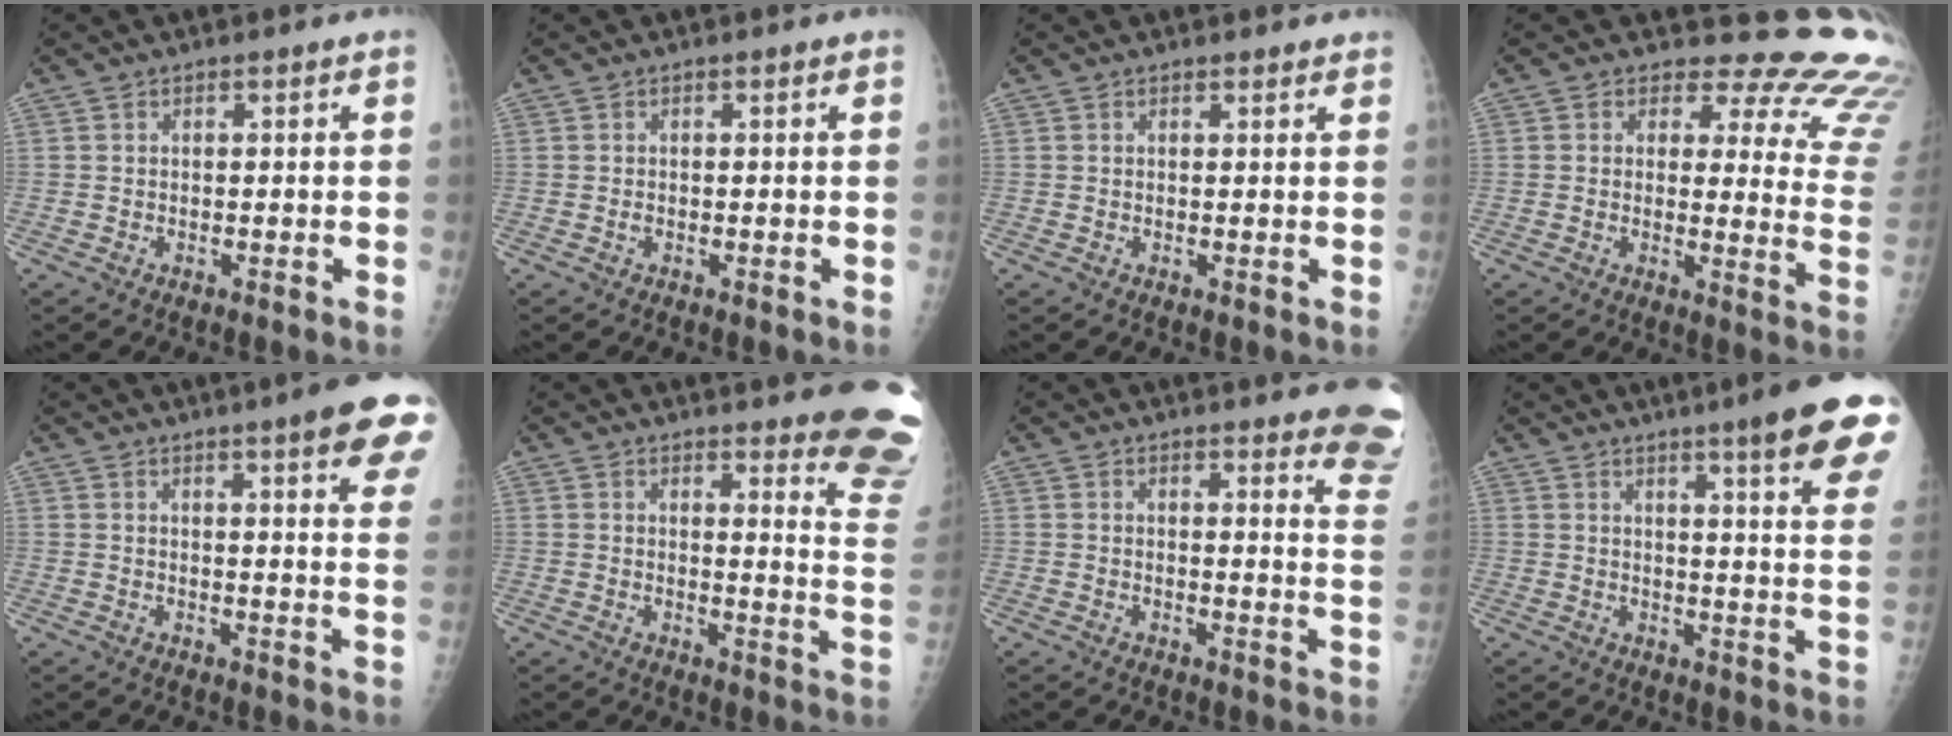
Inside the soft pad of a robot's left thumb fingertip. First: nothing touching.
{"total": 0.6, "force": [-0.2, 0.4, 0.3], "torque": [-0.001, 0.001, -0.005]}
{"total": 1.1, "force": [0.9, 0.5, 0.2], "torque": [0.001, -0.004, 0.010]}
{"total": 18.7, "force": [15.8, 7.8, 6.4], "torque": [-0.032, -0.127, 0.146]}
{"total": 13.0, "force": [7.8, 1.9, 10.2], "torque": [-0.106, -0.027, 0.086]}
{"total": 15.2, "force": [13.4, 2.1, 7.0], "torque": [-0.050, -0.131, 0.132]}
{"total": 12.9, "force": [11.6, 2.2, 5.2], "torque": [-0.023, -0.095, 0.102]}
{"total": 16.5, "force": [10.8, 1.3, 12.4], "torque": [-0.137, -0.045, 0.124]}